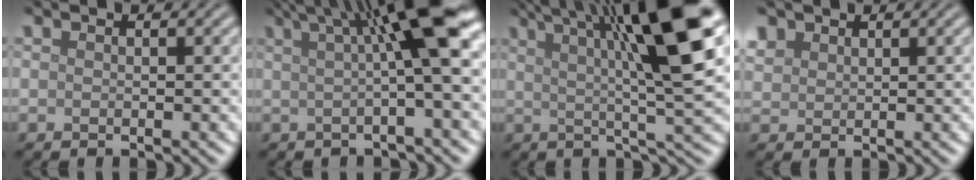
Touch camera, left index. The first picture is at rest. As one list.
[{"total": 10.2, "force": [3.1, 2.0, 9.5], "torque": [-0.120, 0.022, 0.039]}, {"total": 12.9, "force": [4.8, 2.4, 11.8], "torque": [-0.157, 0.014, 0.071]}, {"total": 1.8, "force": [1.3, 1.3, 0.4], "torque": [-0.014, 0.007, 0.028]}]